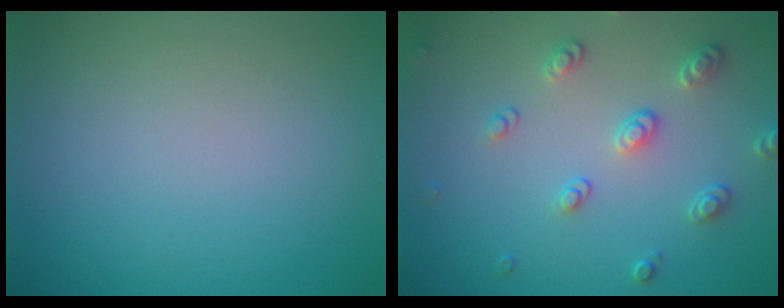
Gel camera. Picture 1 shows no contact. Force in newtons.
{"total": 2.7, "press": 2.6, "slide": 0.4}